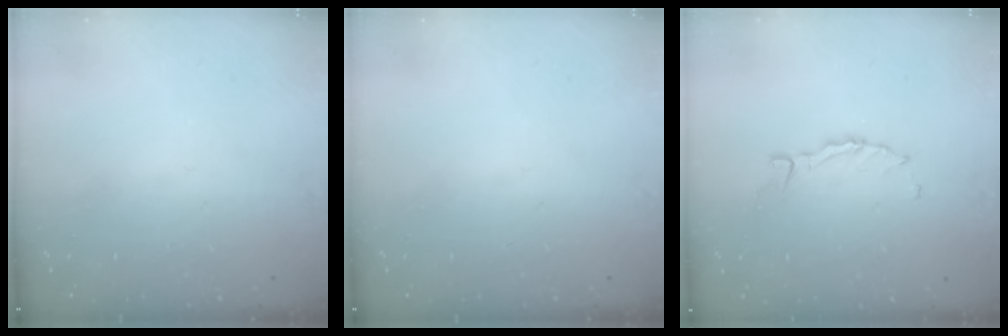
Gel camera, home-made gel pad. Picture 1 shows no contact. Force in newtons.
{"total": 0.0}
{"total": 3.9, "press": 3.9, "slide": 0.3}